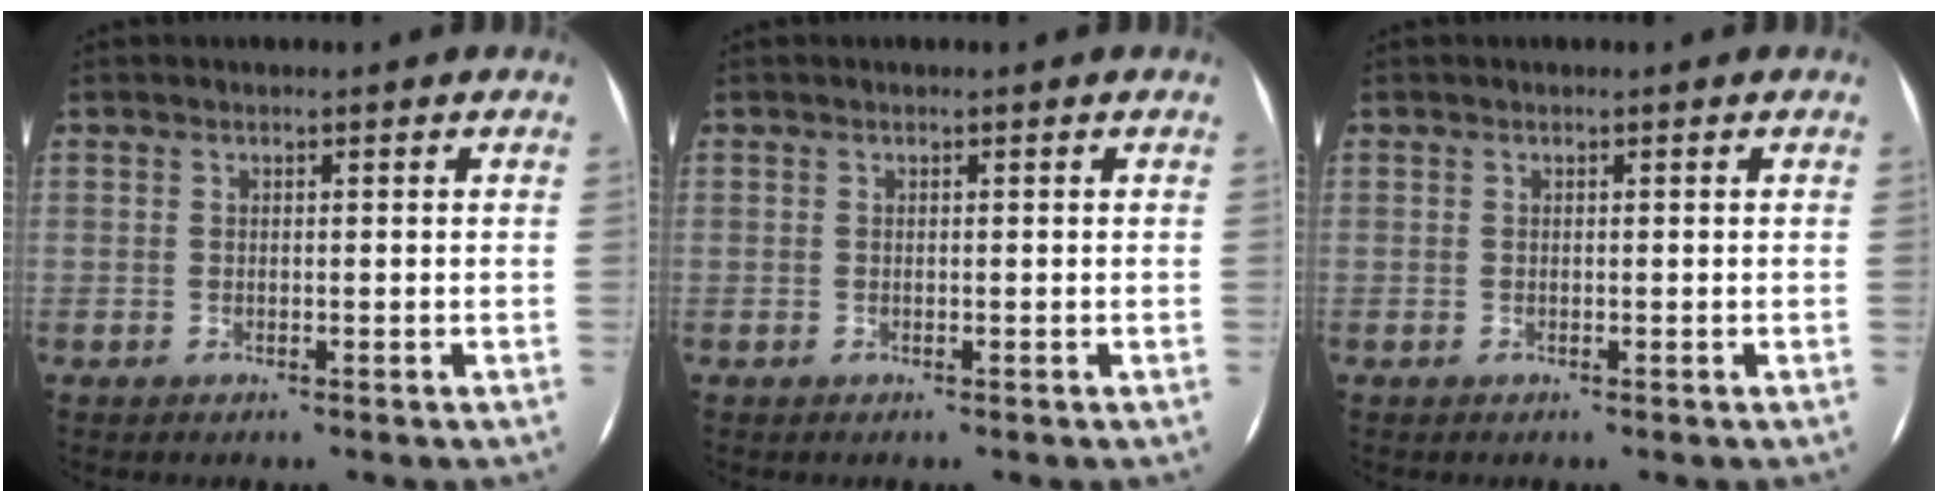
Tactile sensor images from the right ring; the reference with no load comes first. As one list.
[{"total": 0.0}, {"total": 0.0}]